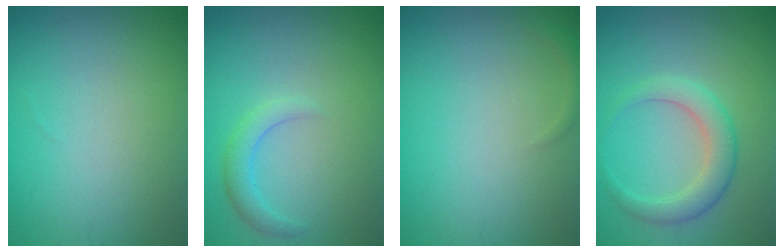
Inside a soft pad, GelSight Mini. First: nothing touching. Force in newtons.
{"total": 2.0, "press": 2.0, "slide": 0.1}
{"total": 1.0, "press": 1.0, "slide": 0.1}
{"total": 3.3, "press": 3.3, "slide": 0.3}